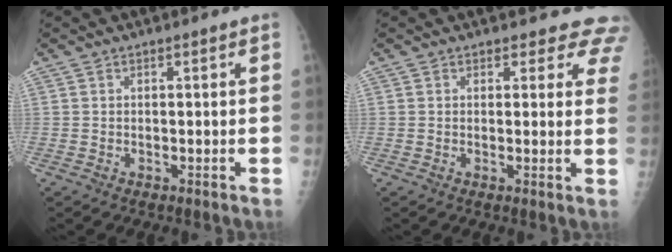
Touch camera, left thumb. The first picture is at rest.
{"total": 6.8, "force": [6.0, 3.2, 0.6], "torque": [0.047, -0.023, 0.036]}